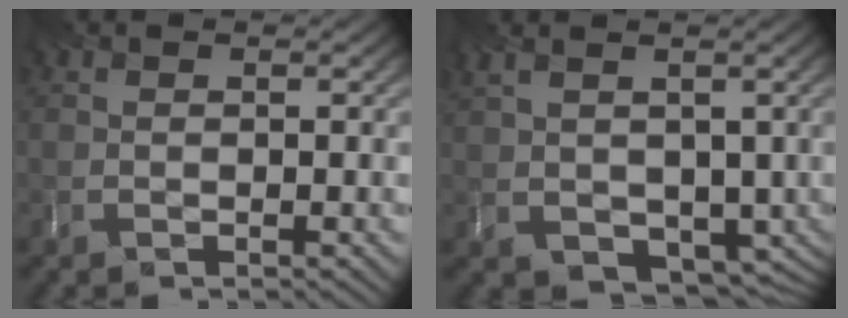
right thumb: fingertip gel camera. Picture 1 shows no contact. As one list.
[{"total": 5.3, "force": [0.7, 3.9, 3.6], "torque": [-0.101, -0.022, 0.041]}]